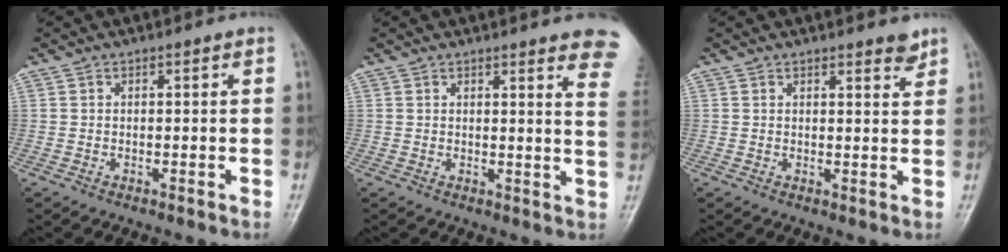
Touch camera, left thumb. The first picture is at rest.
{"total": 11.1, "force": [8.9, 1.7, 6.5], "torque": [-0.045, -0.042, 0.079]}
{"total": 2.6, "force": [2.1, 0.6, 1.3], "torque": [-0.009, -0.017, 0.028]}